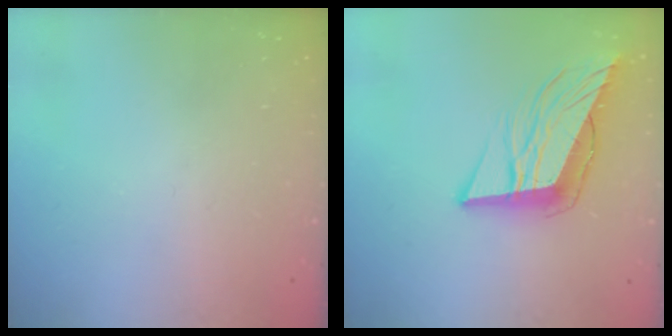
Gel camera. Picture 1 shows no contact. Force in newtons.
{"total": 12.7, "press": 12.2, "slide": 3.4}